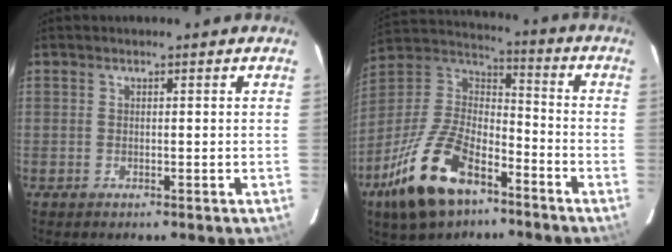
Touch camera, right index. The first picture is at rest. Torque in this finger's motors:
{"motor_torque": [1.12, -1.02, 0.92, 0.21]}